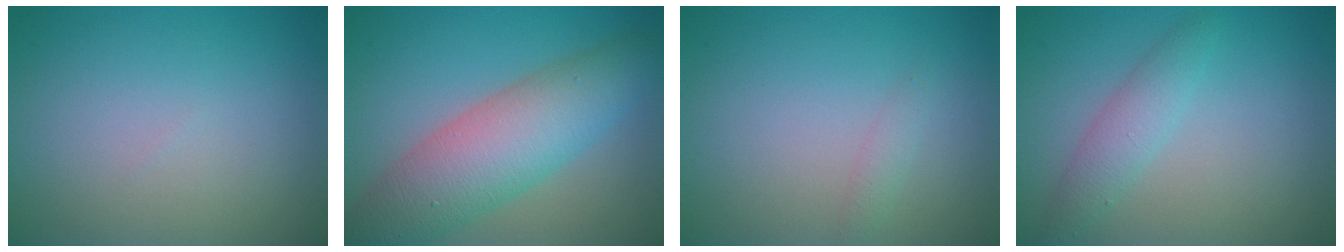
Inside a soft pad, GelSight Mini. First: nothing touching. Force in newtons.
{"total": 8.0, "press": 8.0, "slide": 0.4}
{"total": 0.9, "press": 0.9, "slide": 0.1}
{"total": 2.4, "press": 2.4, "slide": 0.1}